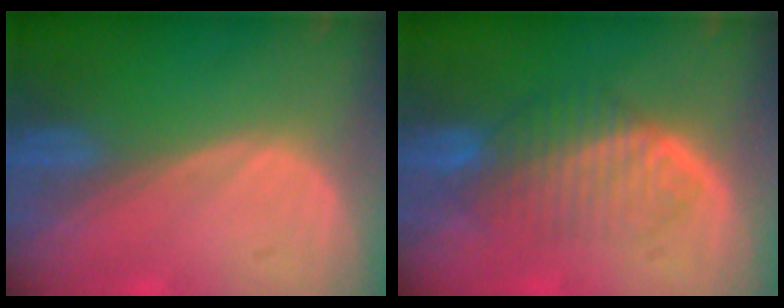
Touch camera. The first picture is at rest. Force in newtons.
{"total": 7.0, "press": 6.5, "slide": 2.5}